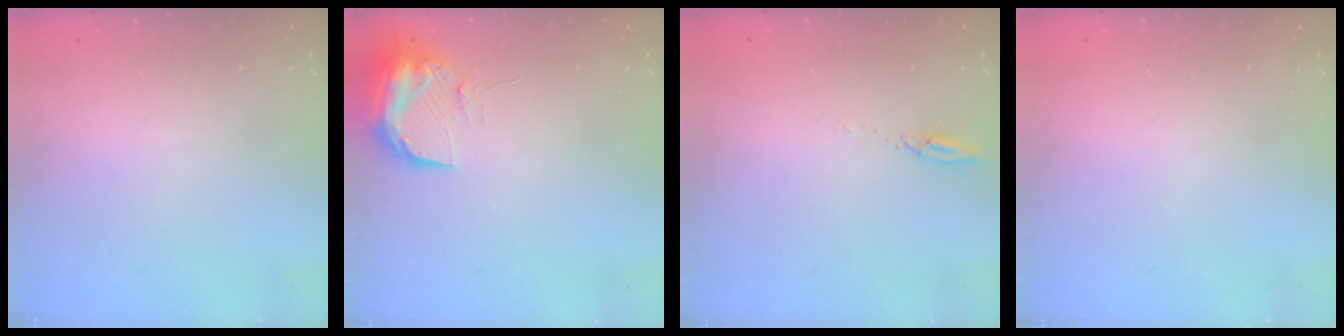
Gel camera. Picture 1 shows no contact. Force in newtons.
{"total": 10.4, "press": 10.4, "slide": 1.2}
{"total": 2.7, "press": 2.7, "slide": 0.2}
{"total": 0.0}